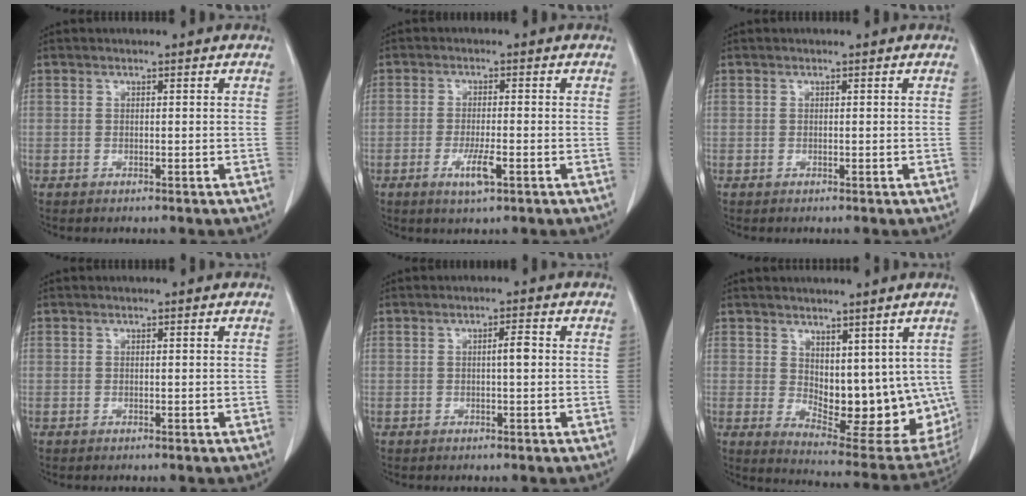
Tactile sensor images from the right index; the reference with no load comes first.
{"total": 4.3, "force": [-1.9, 0.5, 3.8], "torque": [-0.074, -0.006, -0.032]}
{"total": 0.0}
{"total": 0.0}
{"total": 2.0, "force": [0.0, 0.3, 2.0], "torque": [-0.032, 0.003, -0.002]}
{"total": 14.1, "force": [1.9, 6.7, 12.2], "torque": [-0.165, -0.021, 0.050]}